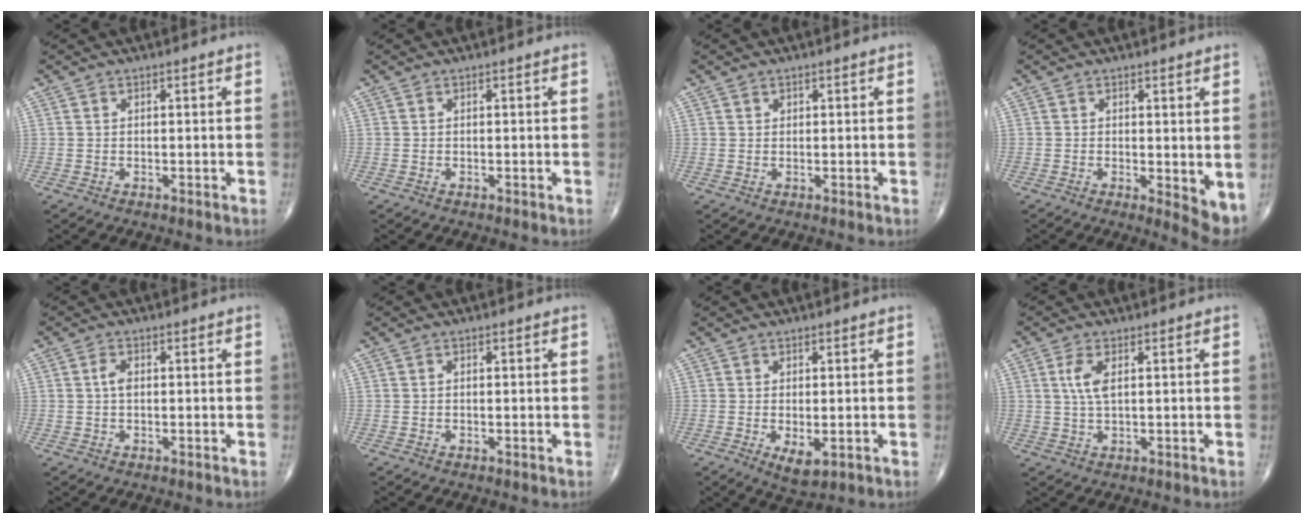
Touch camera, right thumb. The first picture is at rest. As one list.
[{"total": 0.0}, {"total": 0.8, "force": [0.4, 0.6, 0.2], "torque": [0.004, -0.002, 0.006]}, {"total": 5.0, "force": [0.1, 1.8, 4.6], "torque": [-0.058, -0.014, 0.003]}, {"total": 2.2, "force": [0.2, 1.3, 1.8], "torque": [-0.037, 0.004, 0.002]}, {"total": 0.6, "force": [0.1, 0.3, 0.5], "torque": [-0.013, 0.004, 0.004]}, {"total": 4.3, "force": [-1.1, 2.0, 3.6], "torque": [-0.059, -0.012, -0.011]}, {"total": 4.2, "force": [1.2, 1.6, 3.7], "torque": [-0.085, 0.000, 0.025]}]